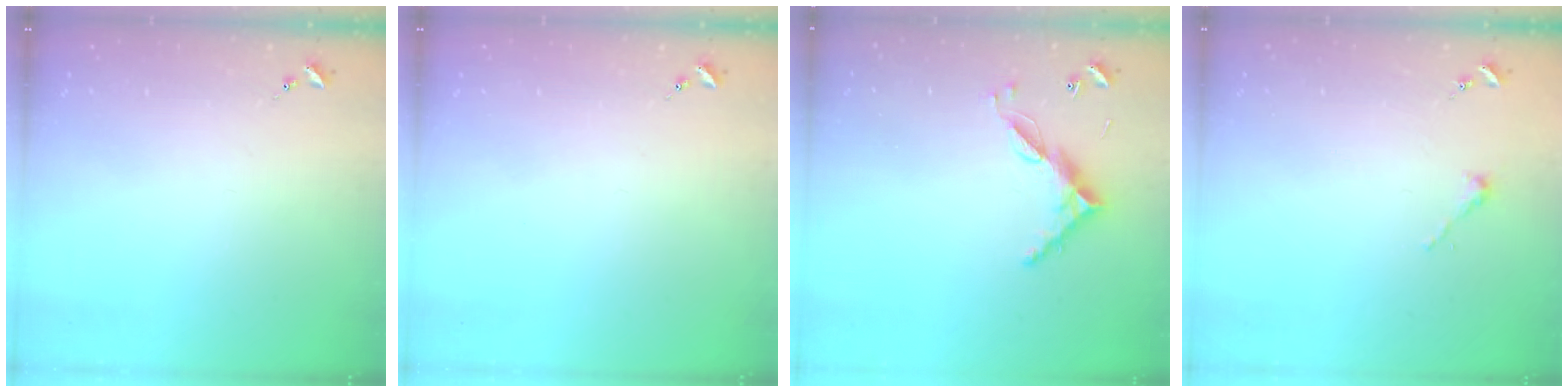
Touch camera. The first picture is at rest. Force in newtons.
{"total": 0.0}
{"total": 8.7, "press": 8.7, "slide": 0.5}
{"total": 2.5, "press": 2.5, "slide": 0.2}